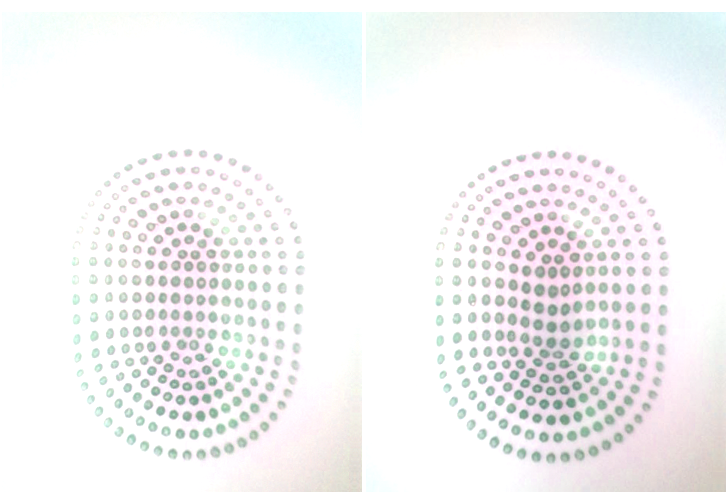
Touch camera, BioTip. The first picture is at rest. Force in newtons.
{"total": 1.6, "press": 1.2, "slide": 1.0}